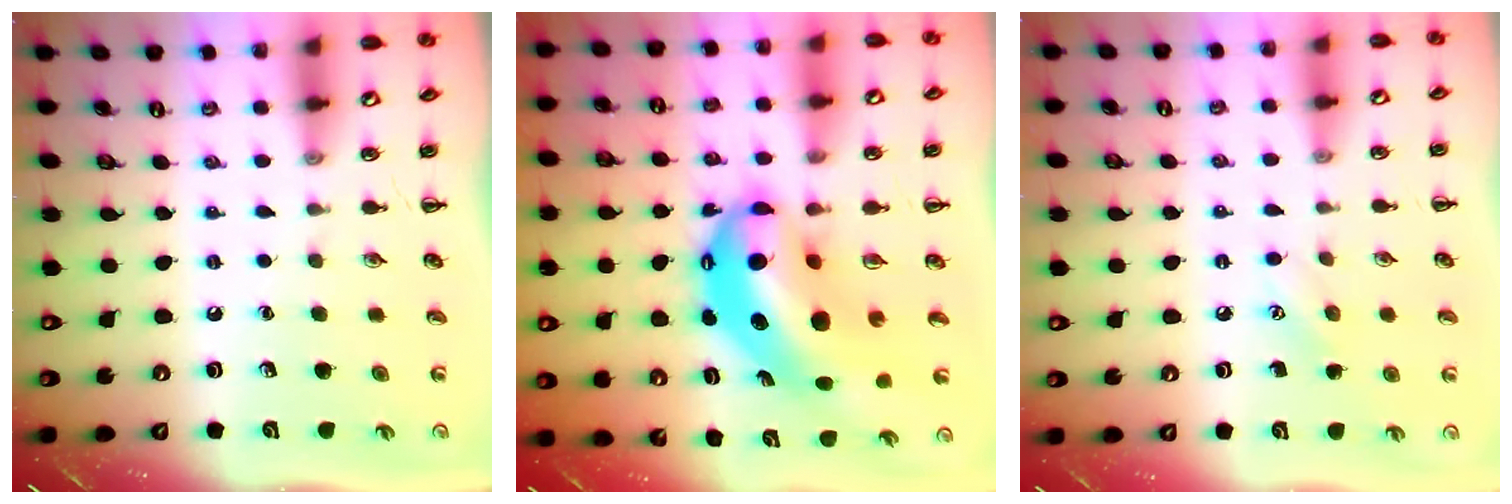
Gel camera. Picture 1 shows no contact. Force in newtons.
{"total": 14.9, "press": 14.4, "slide": 3.7}
{"total": 5.7, "press": 5.6, "slide": 1.2}